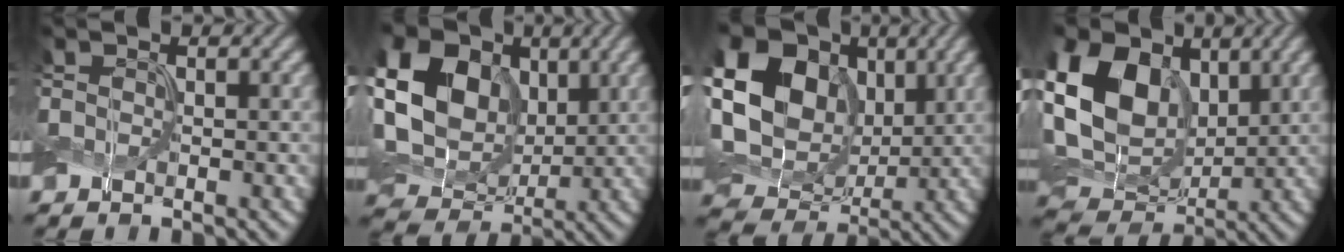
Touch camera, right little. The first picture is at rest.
{"total": 16.5, "force": [3.8, 12.8, 9.7], "torque": [-0.243, 0.042, 0.066]}
{"total": 19.5, "force": [4.5, 15.4, 11.1], "torque": [-0.262, 0.047, 0.069]}
{"total": 14.3, "force": [3.8, 10.3, 9.2], "torque": [-0.205, 0.021, 0.068]}